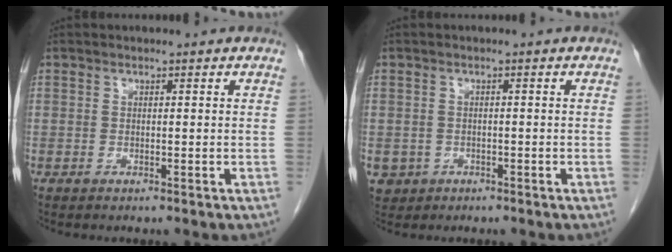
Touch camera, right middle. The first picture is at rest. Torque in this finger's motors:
{"motor_torque": [1.17, -0.97, 0.38, 0.06]}